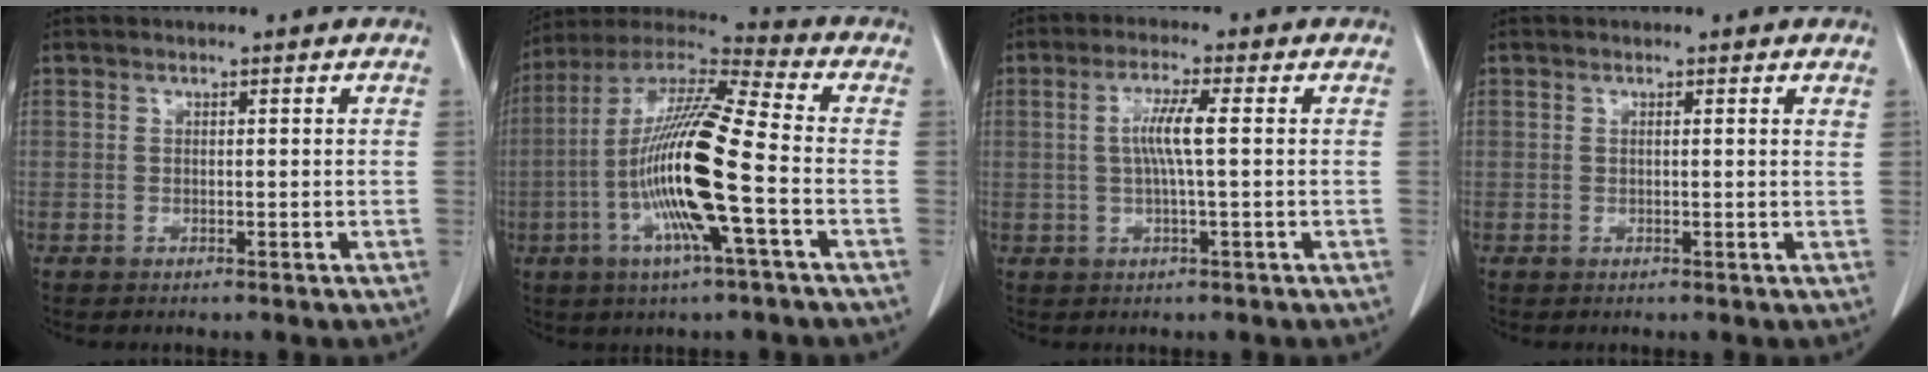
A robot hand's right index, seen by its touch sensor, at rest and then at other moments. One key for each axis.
{"total": 17.5, "fx": -3.9, "fy": 0.8, "fz": 17.0, "tx": -0.342, "ty": -0.005, "tz": -0.082}
{"total": 4.8, "fx": 0.4, "fy": -0.1, "fz": 4.8, "tx": -0.096, "ty": 0.005, "tz": 0.008}
{"total": 1.0, "fx": 0.8, "fy": -0.1, "fz": 0.6, "tx": -0.009, "ty": 0.000, "tz": 0.004}